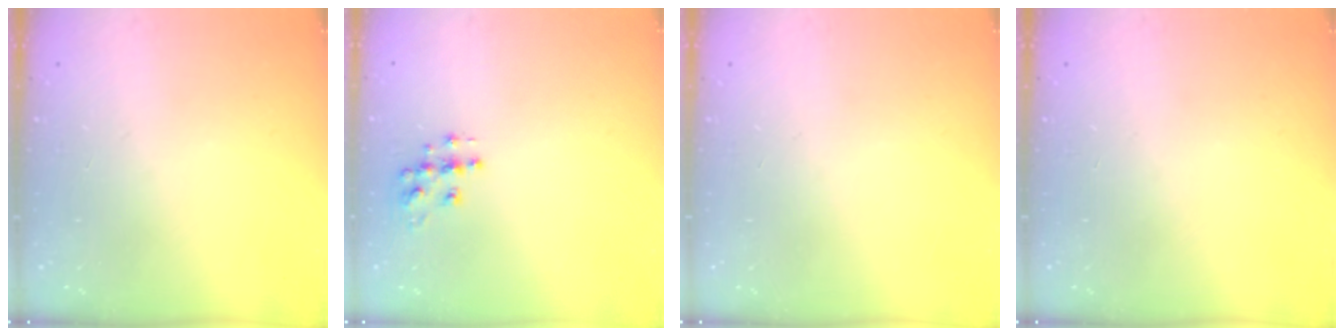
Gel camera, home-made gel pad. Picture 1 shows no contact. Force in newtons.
{"total": 8.7, "press": 8.7, "slide": 0.5}
{"total": 0.0}
{"total": 0.0}